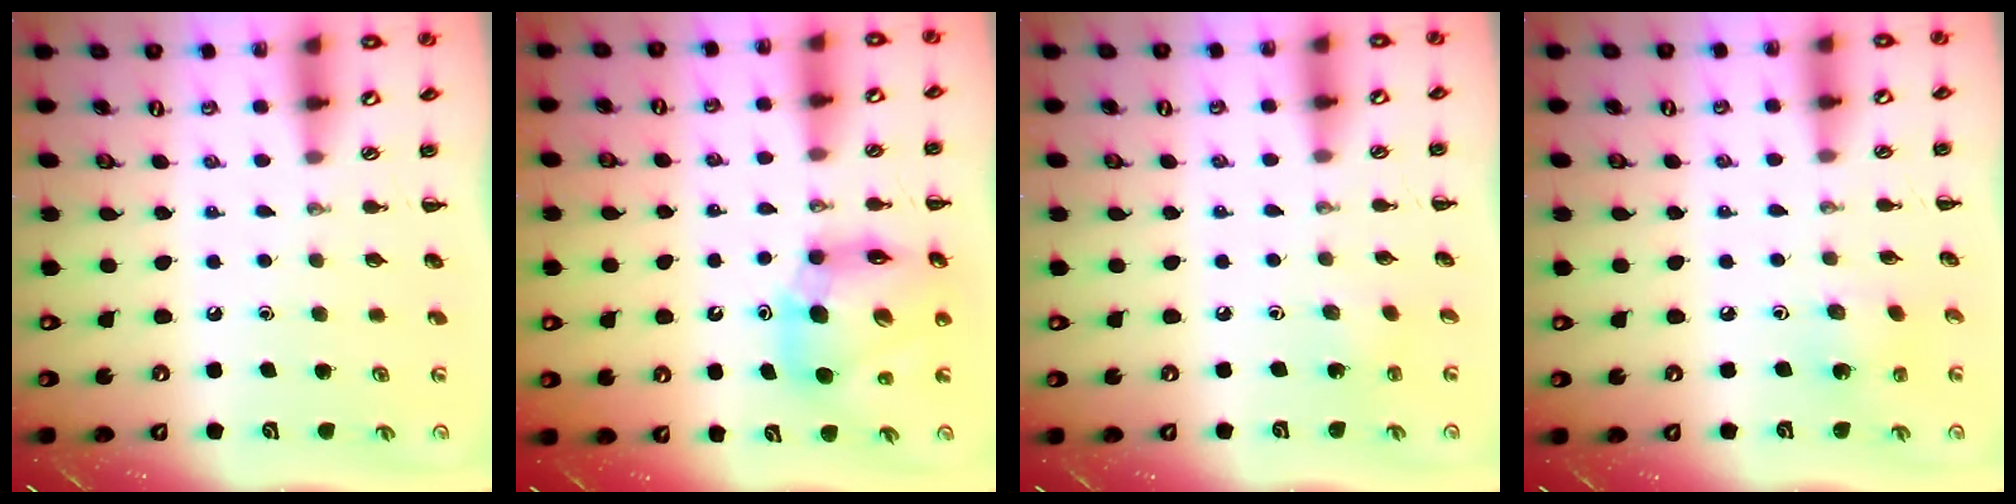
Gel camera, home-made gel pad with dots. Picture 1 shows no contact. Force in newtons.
{"total": 12.2, "press": 11.7, "slide": 3.3}
{"total": 1.8, "press": 1.7, "slide": 0.7}
{"total": 1.4, "press": 1.3, "slide": 0.6}